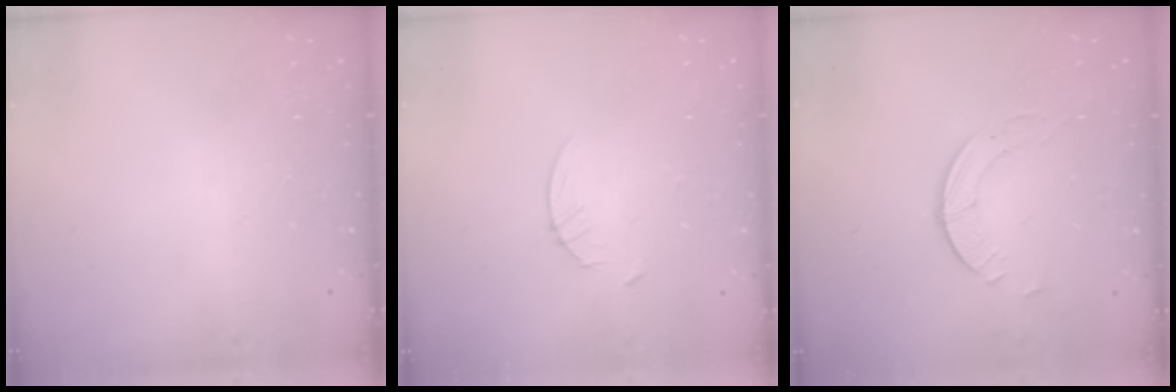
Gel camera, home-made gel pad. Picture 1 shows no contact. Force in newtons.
{"total": 2.9, "press": 2.9, "slide": 0.4}
{"total": 1.8, "press": 1.8, "slide": 0.2}